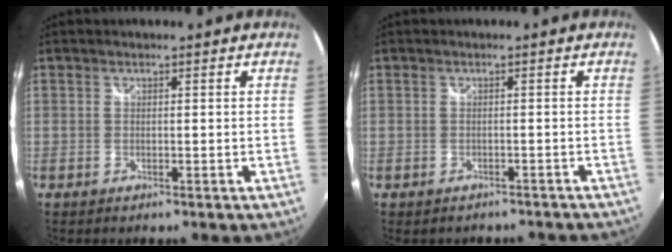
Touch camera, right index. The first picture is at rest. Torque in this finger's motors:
{"motor_torque": [-2.14, 0.00, -0.65, -0.21]}